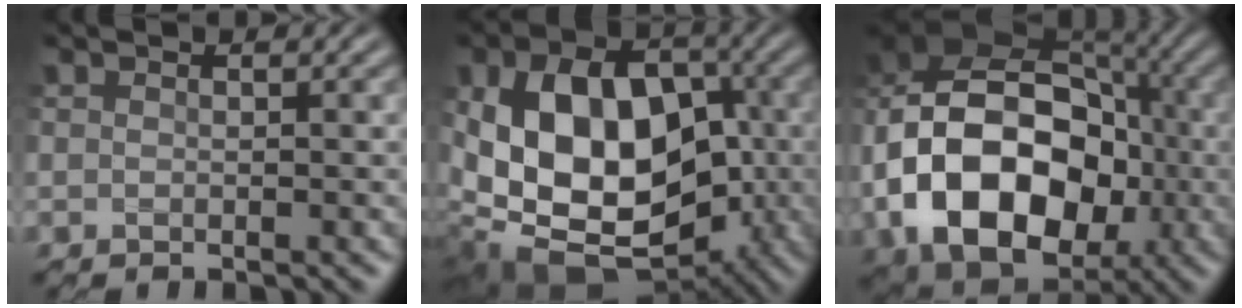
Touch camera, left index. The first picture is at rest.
{"total": 15.0, "force": [-2.1, 10.1, 10.9], "torque": [-0.202, -0.004, -0.032]}
{"total": 16.3, "force": [-3.3, 12.0, 10.5], "torque": [-0.195, -0.010, -0.053]}